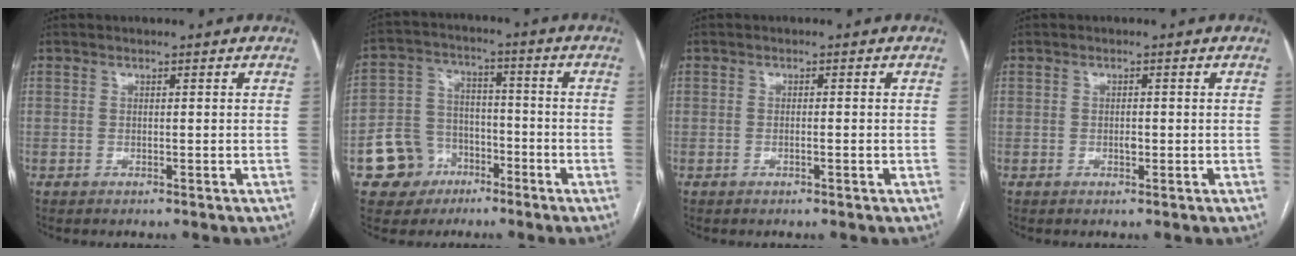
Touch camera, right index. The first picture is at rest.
{"total": 9.6, "force": [-4.7, 8.1, 2.3], "torque": [-0.052, 0.024, -0.074]}
{"total": 1.0, "force": [-0.4, 0.0, 0.9], "torque": [-0.018, 0.001, -0.005]}
{"total": 1.1, "force": [-0.3, 0.5, 0.9], "torque": [-0.017, 0.001, -0.005]}